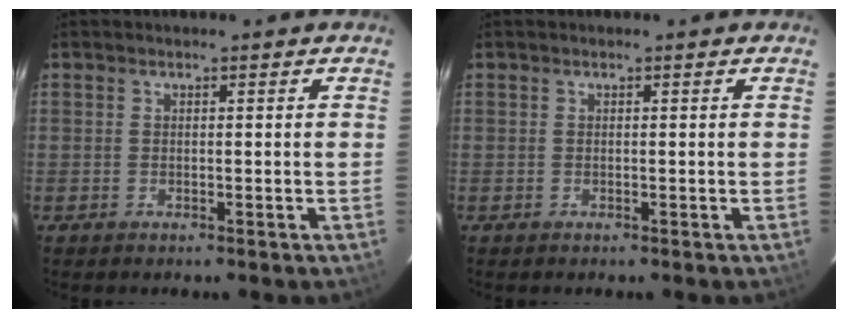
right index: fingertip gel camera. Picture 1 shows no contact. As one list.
[{"total": 0.0}]